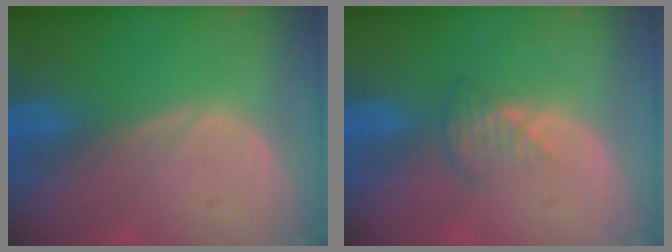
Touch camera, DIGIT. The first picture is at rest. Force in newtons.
{"total": 2.7, "press": 2.6, "slide": 0.6}